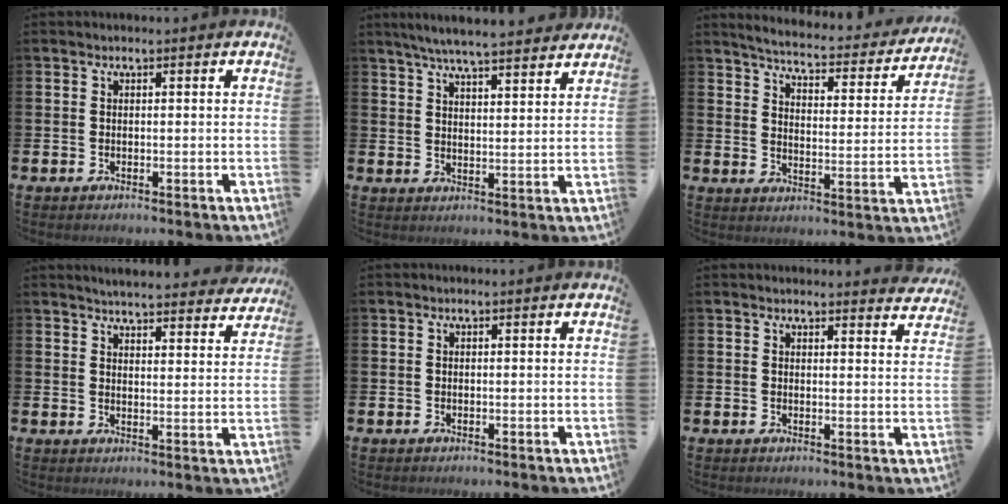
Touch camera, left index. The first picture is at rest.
{"total": 6.1, "force": [5.8, 0.1, 1.7], "torque": [-0.041, -0.032, 0.102]}
{"total": 4.8, "force": [4.5, 0.6, 1.3], "torque": [-0.041, -0.042, 0.069]}
{"total": 4.7, "force": [4.7, 0.4, 0.4], "torque": [-0.009, -0.037, 0.081]}
{"total": 0.0}
{"total": 2.4, "force": [2.4, 0.3, -0.1], "torque": [0.010, -0.017, 0.041]}